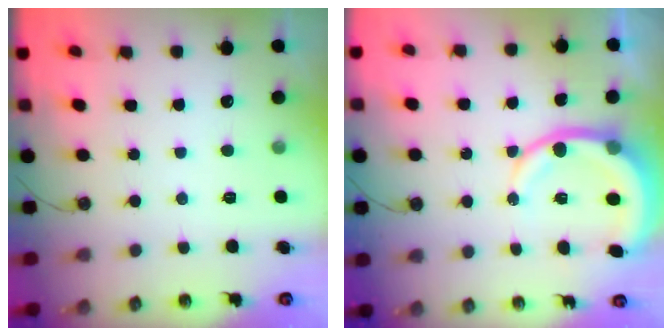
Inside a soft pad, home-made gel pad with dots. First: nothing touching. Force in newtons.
{"total": 10.7, "press": 10.5, "slide": 2.4}